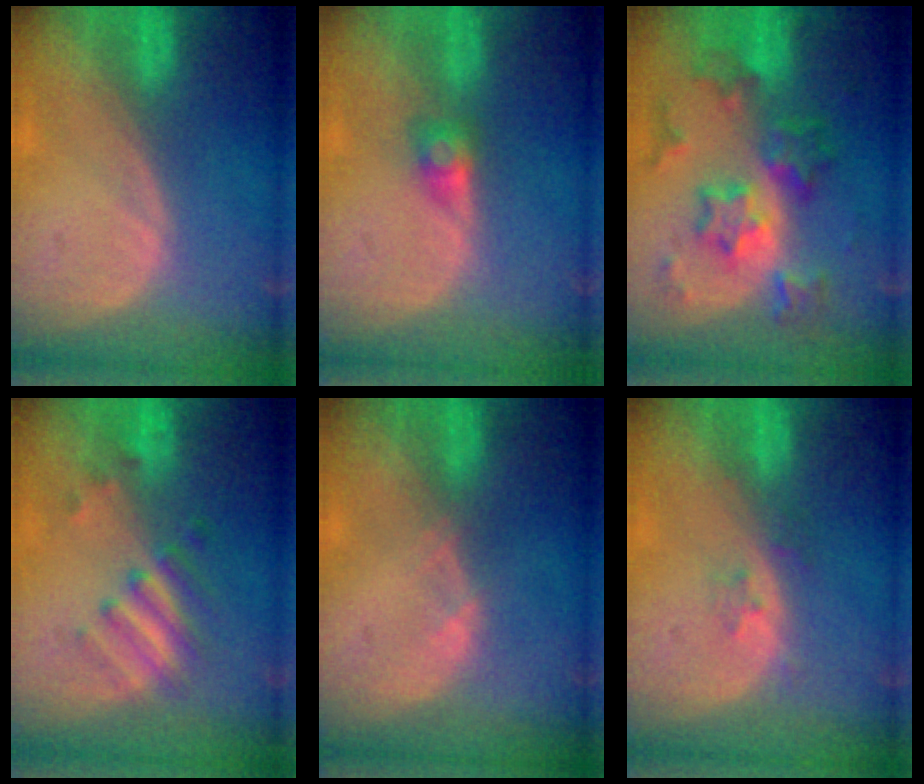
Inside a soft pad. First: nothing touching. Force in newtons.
{"total": 2.6, "press": 2.4, "slide": 1.0}
{"total": 9.2, "press": 9.2, "slide": 0.8}
{"total": 5.1, "press": 5.0, "slide": 1.0}
{"total": 0.8, "press": 0.8, "slide": 0.1}
{"total": 2.1, "press": 1.8, "slide": 1.2}